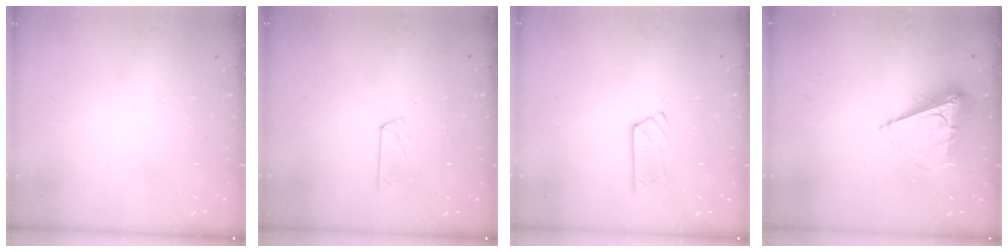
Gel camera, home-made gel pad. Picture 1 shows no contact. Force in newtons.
{"total": 3.7, "press": 3.6, "slide": 0.3}
{"total": 4.9, "press": 4.9, "slide": 0.3}
{"total": 8.5, "press": 8.5, "slide": 0.6}